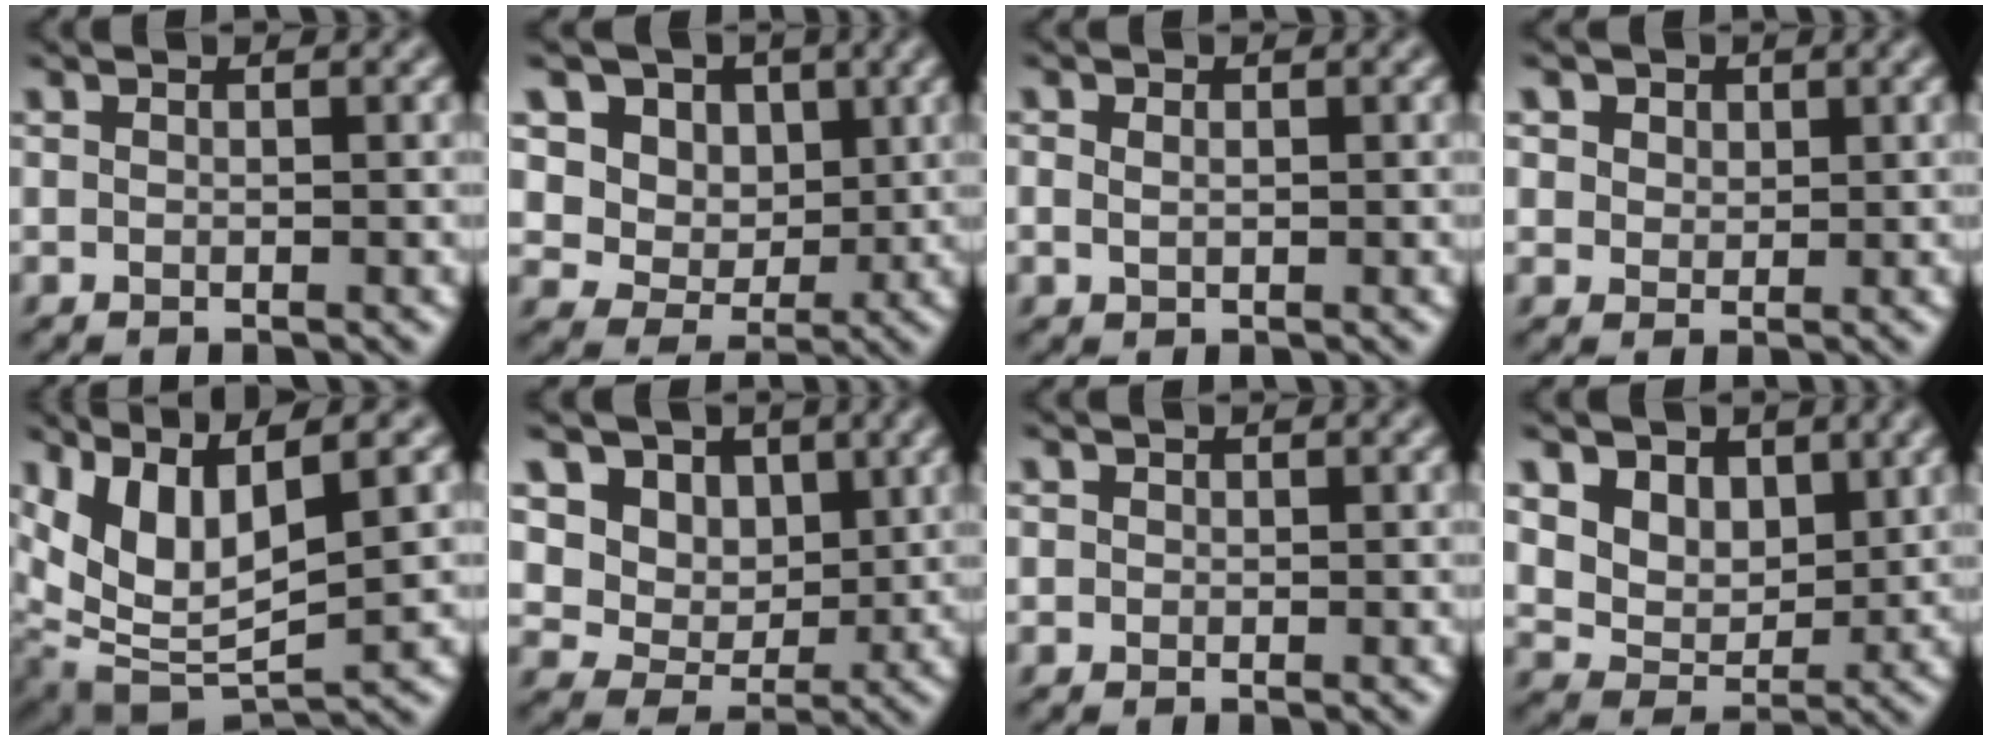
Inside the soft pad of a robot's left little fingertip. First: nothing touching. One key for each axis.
{"total": 10.5, "fx": 4.8, "fy": 7.7, "fz": 5.2, "tx": -0.103, "ty": 0.000, "tz": 0.080}
{"total": 1.6, "fx": 0.5, "fy": 1.2, "fz": 0.9, "tx": -0.020, "ty": 0.013, "tz": 0.001}
{"total": 4.7, "fx": 2.6, "fy": 3.4, "fz": 2.1, "tx": -0.055, "ty": 0.003, "tz": 0.038}
{"total": 7.2, "fx": 2.8, "fy": 2.4, "fz": 6.2, "tx": -0.137, "ty": 0.000, "tz": 0.055}
{"total": 7.9, "fx": 3.6, "fy": 5.8, "fz": 4.0, "tx": -0.091, "ty": -0.011, "tz": 0.067}
{"total": 0.6, "fx": 0.2, "fy": 0.6, "fz": 0.1, "tx": 0.001, "ty": -0.002, "tz": 0.003}
{"total": 6.1, "fx": 3.0, "fy": 4.3, "fz": 3.1, "tx": -0.084, "ty": -0.014, "tz": 0.064}